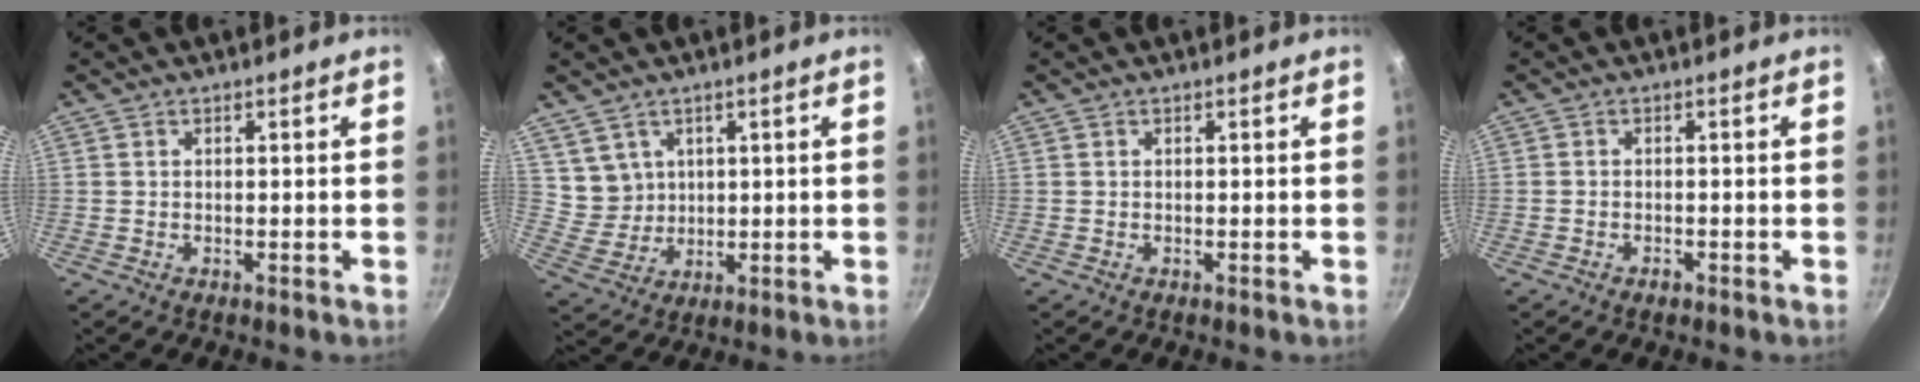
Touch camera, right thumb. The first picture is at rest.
{"total": 5.2, "force": [2.7, 4.4, 0.8], "torque": [0.003, -0.006, 0.062]}
{"total": 0.0}
{"total": 1.2, "force": [-0.9, 0.6, 0.6], "torque": [-0.015, 0.008, -0.015]}